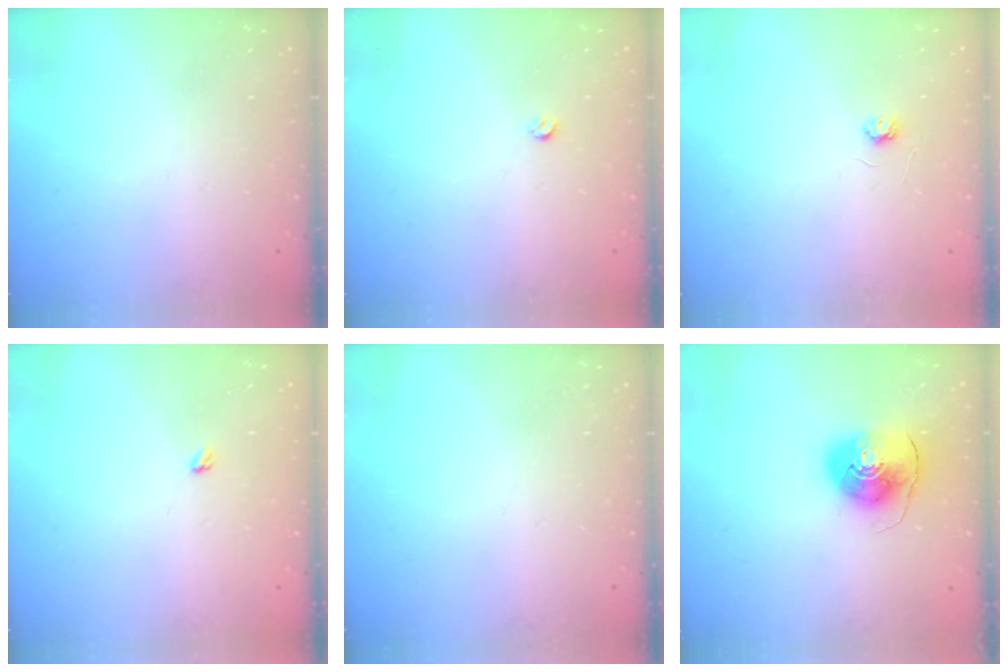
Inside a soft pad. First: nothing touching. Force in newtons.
{"total": 2.8, "press": 2.8, "slide": 0.5}
{"total": 2.6, "press": 2.6, "slide": 0.3}
{"total": 2.4, "press": 2.4, "slide": 0.4}
{"total": 0.0}
{"total": 10.2, "press": 10.1, "slide": 1.5}